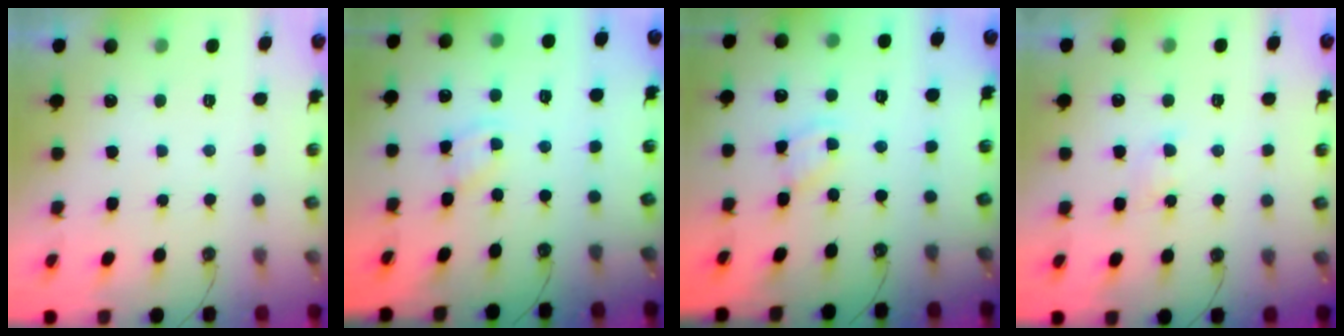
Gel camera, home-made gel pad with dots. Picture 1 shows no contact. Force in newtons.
{"total": 2.1, "press": 2.1, "slide": 0.4}
{"total": 2.1, "press": 2.1, "slide": 0.3}
{"total": 2.9, "press": 2.9, "slide": 0.6}